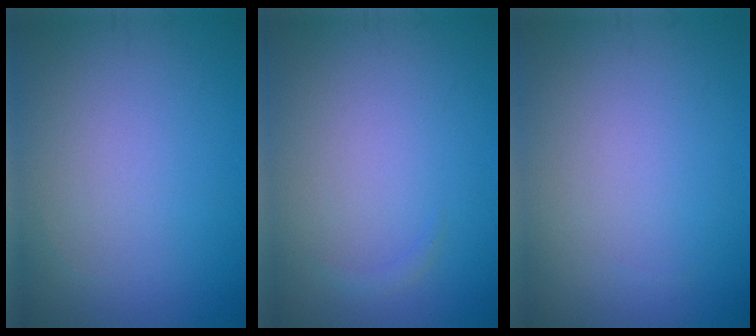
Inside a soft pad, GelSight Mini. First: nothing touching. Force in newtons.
{"total": 0.6, "press": 0.6, "slide": 0.0}
{"total": 0.0}